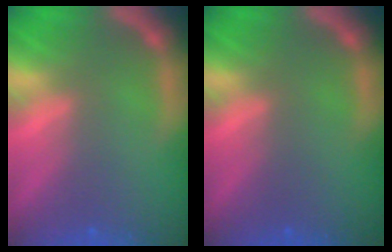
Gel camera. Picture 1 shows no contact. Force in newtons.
{"total": 0.0}